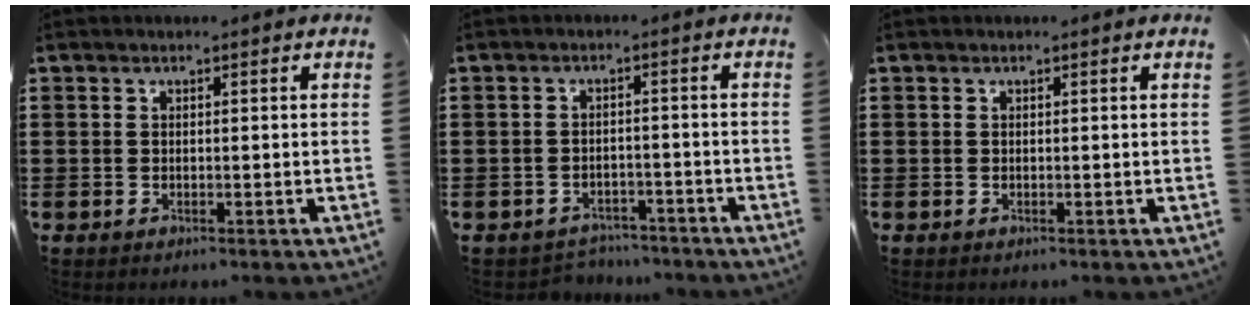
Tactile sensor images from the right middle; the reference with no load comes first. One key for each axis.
{"total": 2.7, "fx": -2.6, "fy": 0.6, "fz": -0.3, "tx": -0.004, "ty": 0.002, "tz": -0.059}
{"total": 0.0}